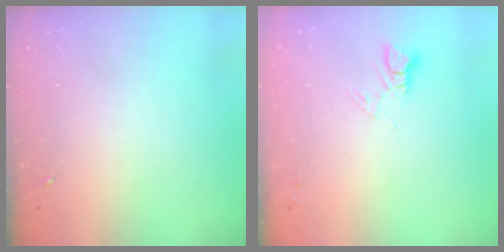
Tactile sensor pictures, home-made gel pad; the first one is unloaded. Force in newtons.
{"total": 3.6, "press": 3.6, "slide": 0.2}